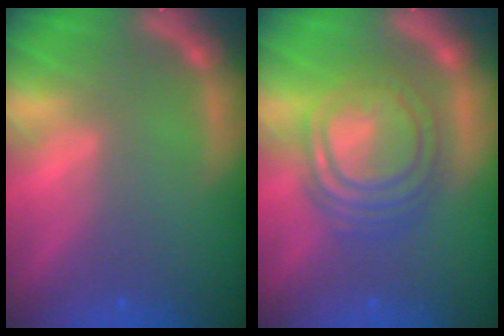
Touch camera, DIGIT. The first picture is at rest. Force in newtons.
{"total": 9.0}